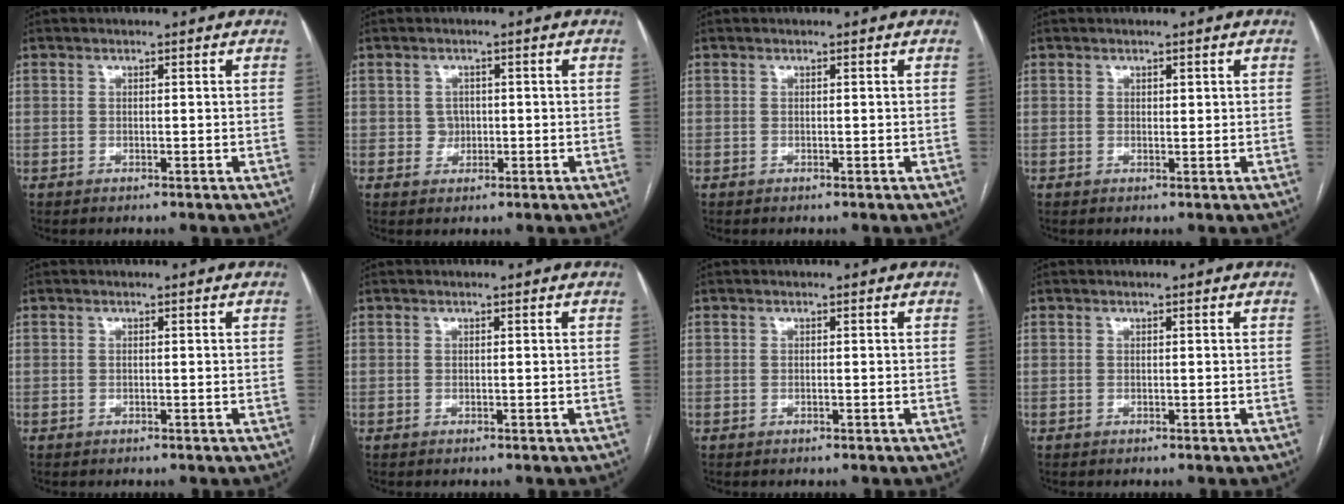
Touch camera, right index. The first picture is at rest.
{"total": 2.0, "force": [0.0, 1.9, 0.7], "torque": [-0.007, 0.004, 0.002]}
{"total": 0.0}
{"total": 0.8, "force": [0.4, 0.4, 0.6], "torque": [-0.005, -0.001, 0.004]}
{"total": 0.0}
{"total": 0.0}
{"total": 0.0}
{"total": 0.0}